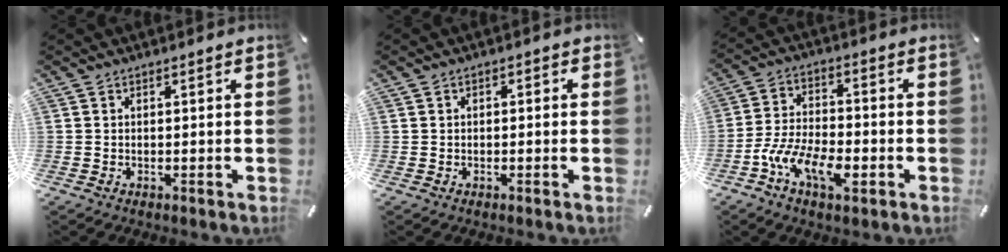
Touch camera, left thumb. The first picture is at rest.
{"total": 1.0, "force": [-0.4, 0.9, 0.4], "torque": [-0.007, 0.004, -0.010]}
{"total": 11.0, "force": [-5.3, 5.7, 7.8], "torque": [-0.162, 0.014, -0.096]}